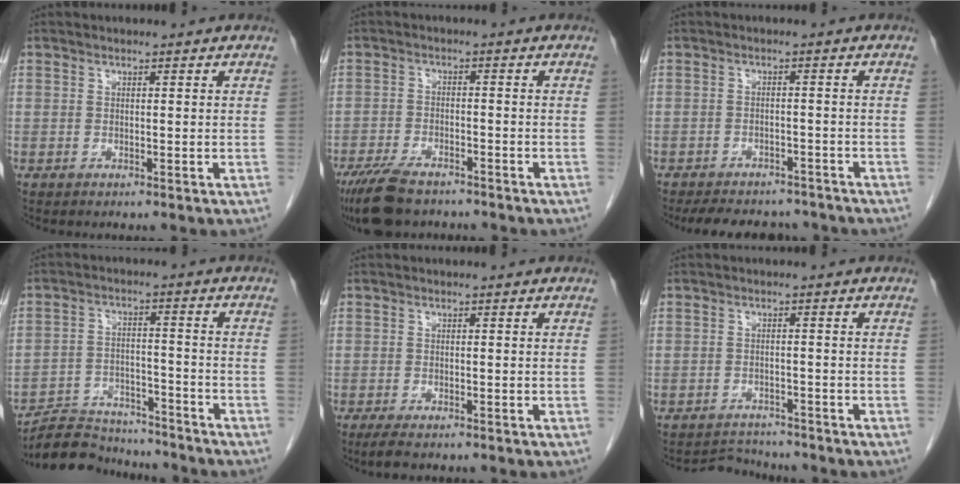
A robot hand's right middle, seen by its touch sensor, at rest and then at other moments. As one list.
[{"total": 9.0, "force": [-7.1, 3.1, 4.6], "torque": [-0.084, -0.015, -0.119]}, {"total": 11.4, "force": [-10.1, 3.9, 3.6], "torque": [-0.065, 0.002, -0.126]}, {"total": 10.7, "force": [-10.4, 2.3, 1.2], "torque": [-0.016, 0.019, -0.169]}, {"total": 2.6, "force": [-1.9, 0.6, 1.7], "torque": [-0.034, -0.008, -0.030]}, {"total": 3.2, "force": [-3.0, 0.4, -1.0], "torque": [0.015, -0.006, -0.047]}]